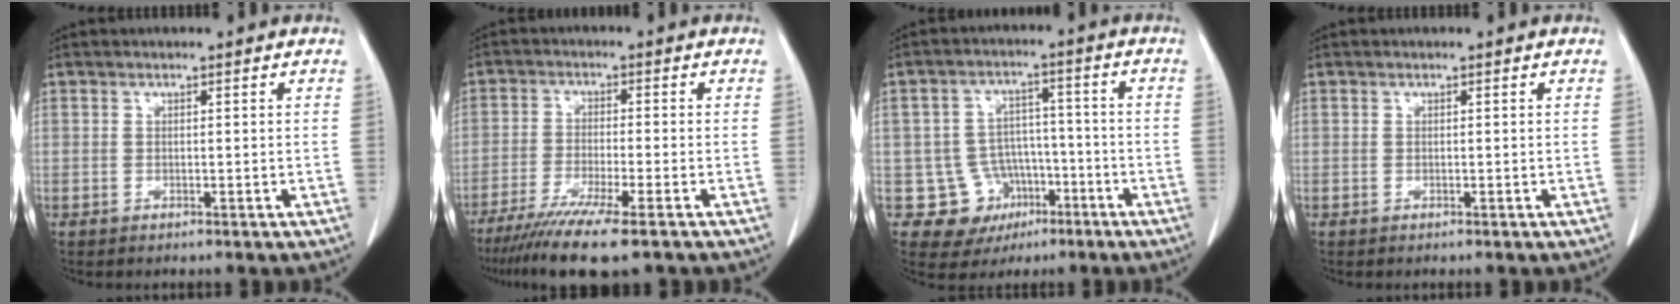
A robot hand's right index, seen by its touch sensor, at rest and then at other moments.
{"total": 10.9, "force": [-8.0, 0.2, 7.4], "torque": [-0.121, -0.029, -0.128]}
{"total": 8.6, "force": [-3.2, 7.9, 1.4], "torque": [-0.015, 0.023, -0.037]}
{"total": 0.0}